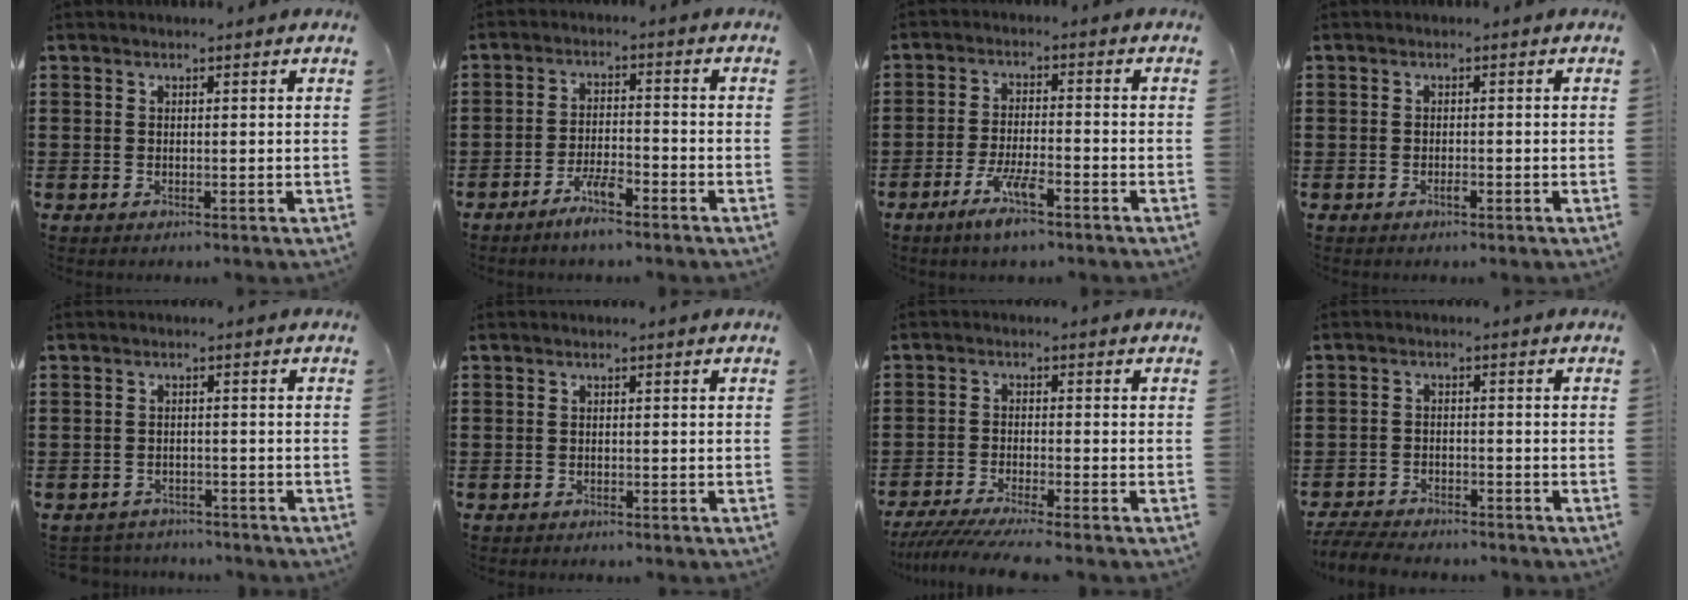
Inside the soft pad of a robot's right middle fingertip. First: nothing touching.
{"total": 4.5, "force": [-3.5, 0.8, 2.8], "torque": [-0.062, 0.002, -0.069]}
{"total": 5.8, "force": [-3.6, 0.9, 4.4], "torque": [-0.091, -0.007, -0.067]}
{"total": 0.8, "force": [-0.6, 0.2, 0.5], "torque": [-0.014, -0.005, -0.009]}
{"total": 2.2, "force": [-2.2, 0.4, -0.2], "torque": [-0.006, -0.002, -0.049]}
{"total": 0.6, "force": [-0.6, 0.2, 0.0], "torque": [-0.002, 0.000, -0.013]}
{"total": 4.2, "force": [-3.8, -0.3, 1.7], "torque": [-0.044, -0.017, -0.077]}
{"total": 4.3, "force": [-4.2, 0.6, 0.7], "torque": [-0.024, -0.001, -0.089]}